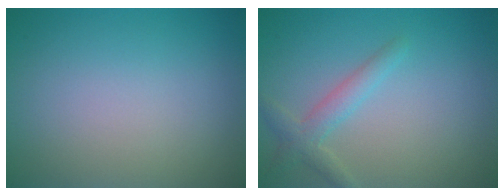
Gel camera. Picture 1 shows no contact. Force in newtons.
{"total": 2.3, "press": 2.3, "slide": 0.0}